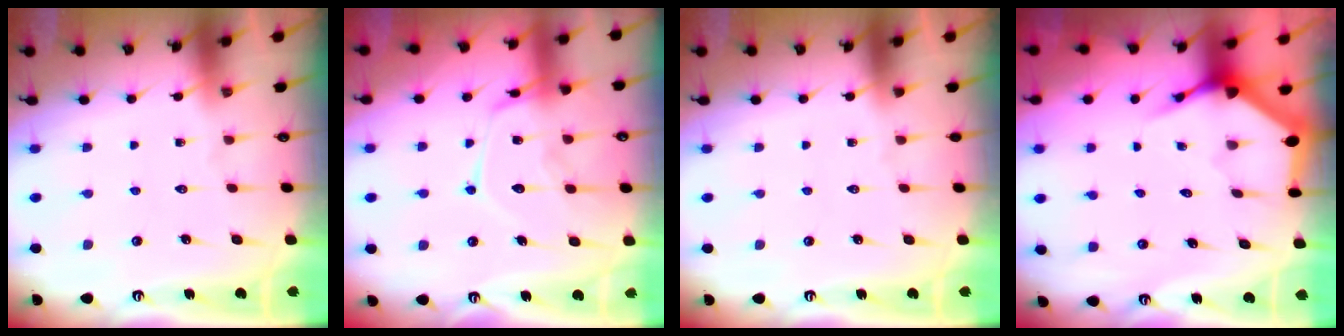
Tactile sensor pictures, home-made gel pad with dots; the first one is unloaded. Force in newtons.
{"total": 15.5, "press": 15.5, "slide": 1.2}
{"total": 0.0}
{"total": 3.7, "press": 3.7, "slide": 0.5}